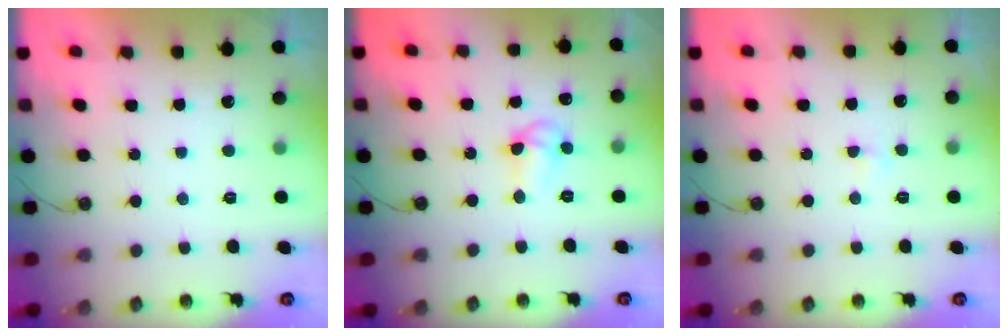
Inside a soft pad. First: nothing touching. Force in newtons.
{"total": 7.1, "press": 7.1, "slide": 0.7}
{"total": 2.5, "press": 2.5, "slide": 0.4}